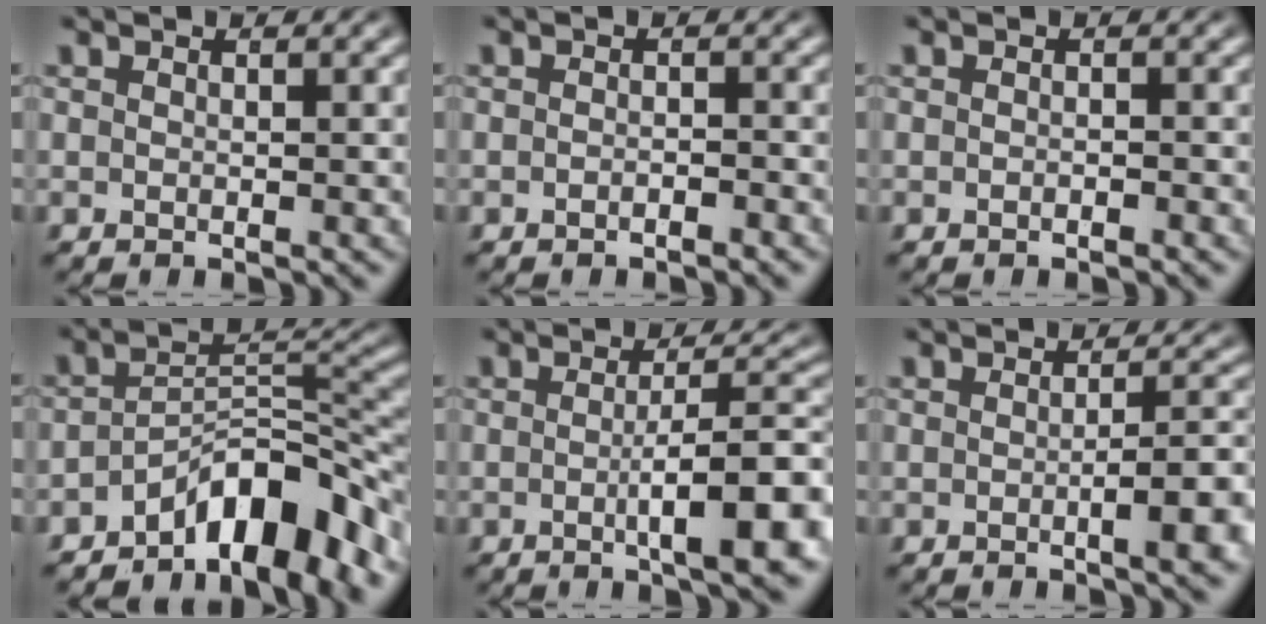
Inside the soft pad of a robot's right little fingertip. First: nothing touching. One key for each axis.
{"total": 0.8, "fx": -0.8, "fy": 0.0, "fz": 0.2, "tx": 0.001, "ty": 0.002, "tz": -0.016}
{"total": 0.5, "fx": -0.5, "fy": -0.1, "fz": 0.1, "tx": -0.002, "ty": -0.001, "tz": -0.009}
{"total": 8.3, "fx": -5.0, "fy": 3.3, "fz": 5.7, "tx": -0.077, "ty": -0.010, "tz": -0.073}
{"total": 6.3, "fx": -2.0, "fy": 1.2, "fz": 5.8, "tx": -0.069, "ty": 0.001, "tz": -0.030}
{"total": 3.5, "fx": -1.2, "fy": 0.6, "fz": 3.3, "tx": -0.035, "ty": 0.000, "tz": -0.021}